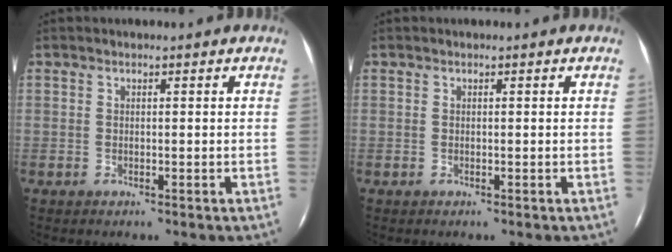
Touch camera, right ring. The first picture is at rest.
{"total": 0.0}